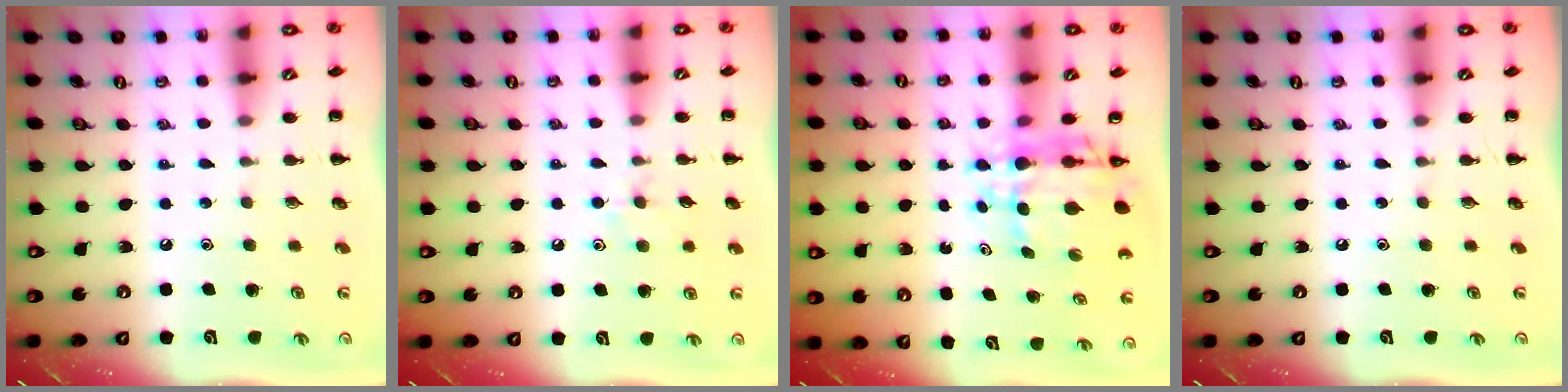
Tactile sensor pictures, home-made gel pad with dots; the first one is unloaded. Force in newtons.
{"total": 6.1, "press": 5.8, "slide": 1.7}
{"total": 8.1, "press": 7.6, "slide": 2.6}
{"total": 0.0}